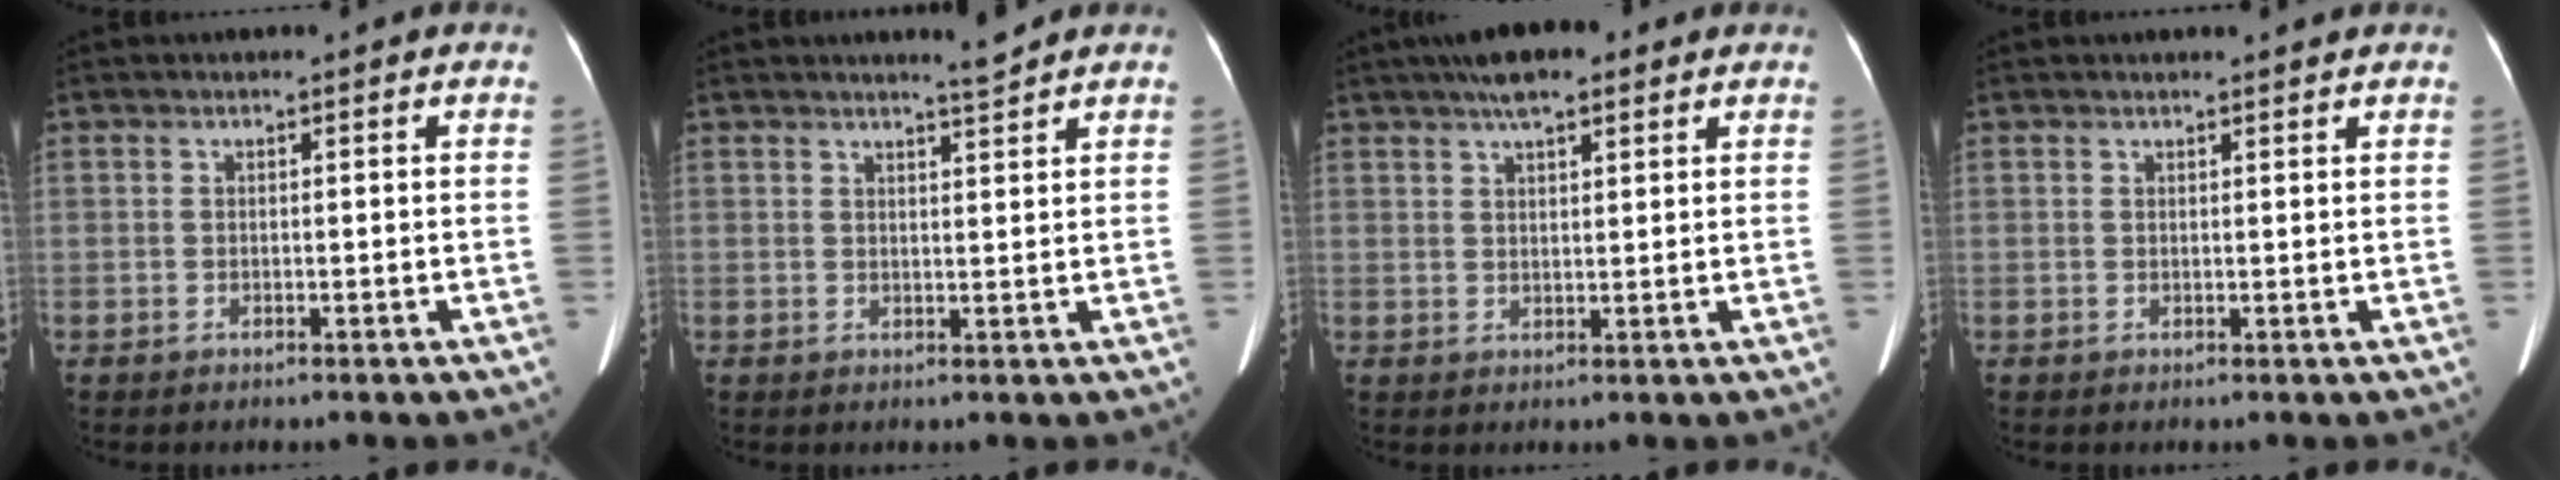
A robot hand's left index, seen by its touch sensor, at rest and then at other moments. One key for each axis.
{"total": 1.9, "fx": 1.7, "fy": -0.7, "fz": 0.3, "tx": -0.015, "ty": -0.016, "tz": 0.030}
{"total": 5.8, "fx": 3.8, "fy": 1.8, "fz": 4.1, "tx": -0.071, "ty": 0.019, "tz": 0.059}
{"total": 2.1, "fx": 2.0, "fy": 0.2, "fz": 0.5, "tx": -0.010, "ty": 0.003, "tz": 0.023}